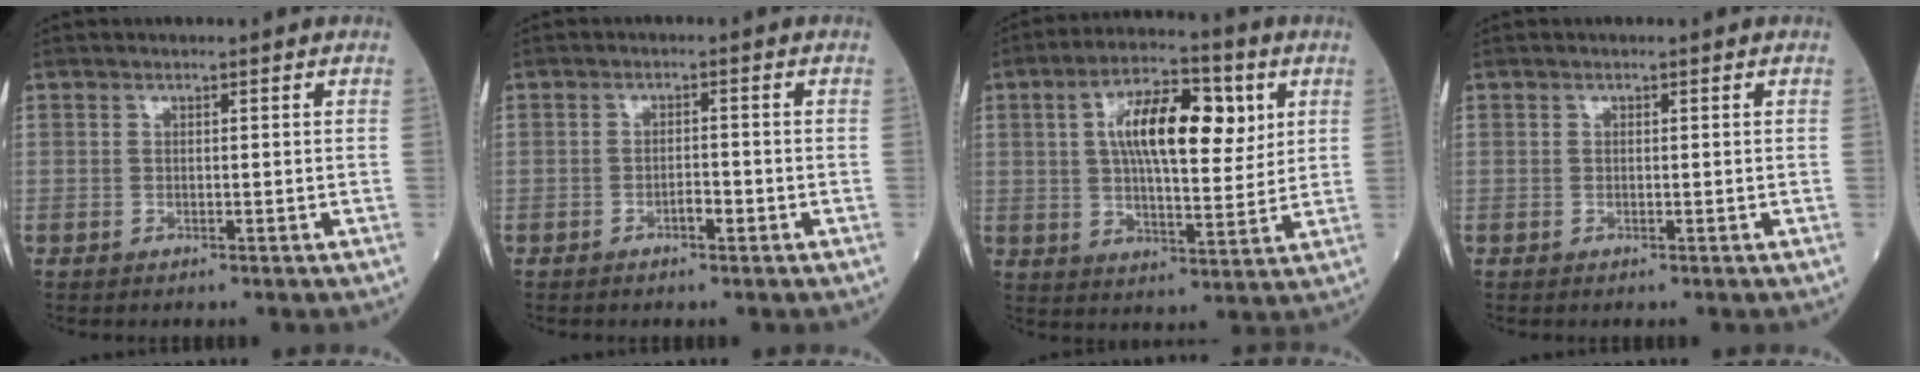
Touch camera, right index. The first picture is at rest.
{"total": 1.7, "force": [-1.0, 0.6, 1.3], "torque": [-0.019, 0.003, -0.017]}
{"total": 13.8, "force": [4.1, 4.9, 12.2], "torque": [-0.211, 0.022, 0.063]}
{"total": 0.0}